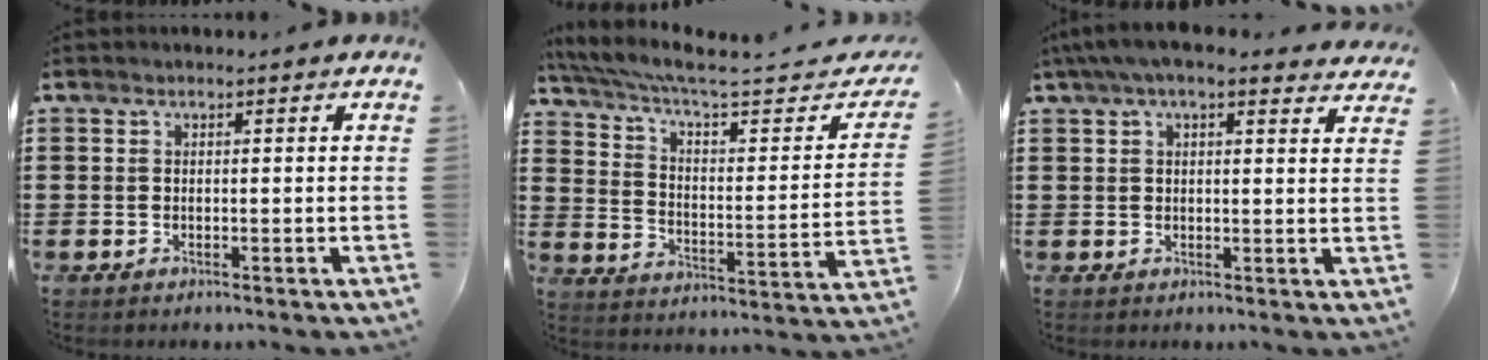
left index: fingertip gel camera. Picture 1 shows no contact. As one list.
[{"total": 5.9, "force": [4.3, 0.9, 3.8], "torque": [-0.094, -0.032, 0.068]}, {"total": 5.1, "force": [4.0, 0.9, 2.9], "torque": [-0.067, -0.002, 0.073]}]